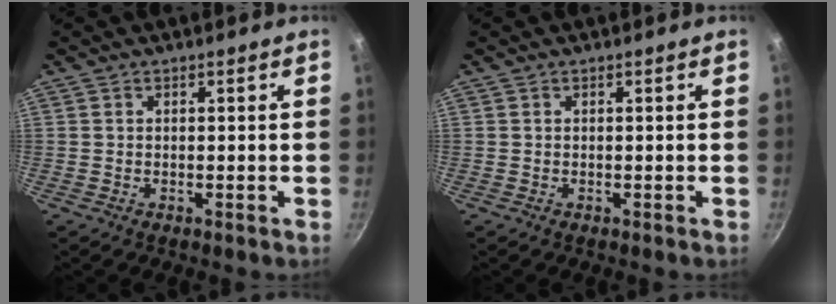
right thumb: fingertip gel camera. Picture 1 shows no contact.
{"total": 0.0}